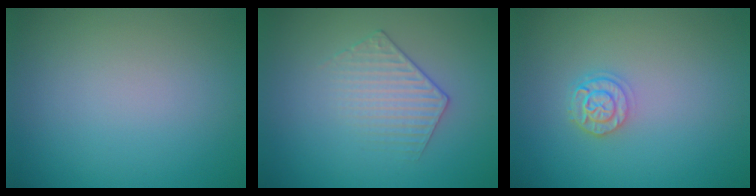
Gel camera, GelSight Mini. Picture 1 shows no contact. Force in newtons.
{"total": 1.9, "press": 1.4, "slide": 1.3}
{"total": 2.4, "press": 2.0, "slide": 1.3}